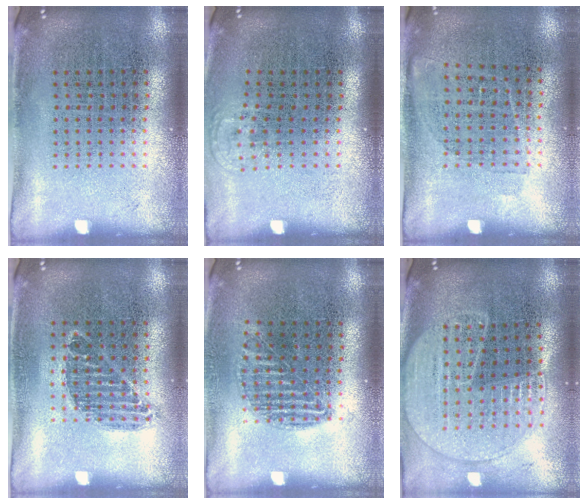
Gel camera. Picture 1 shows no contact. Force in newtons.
{"total": 0.6, "press": 0.5, "slide": 0.4}
{"total": 1.0, "press": 0.8, "slide": 0.5}
{"total": 0.7, "press": 0.7, "slide": 0.2}
{"total": 0.9, "press": 0.8, "slide": 0.3}
{"total": 1.7, "press": 1.6, "slide": 0.6}